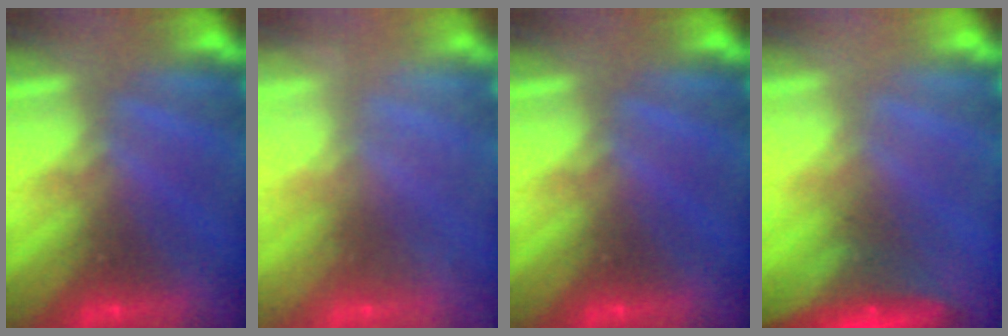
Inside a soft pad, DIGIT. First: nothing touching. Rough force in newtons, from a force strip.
{"total": 2.4}
{"total": 0.0}
{"total": 7.5}